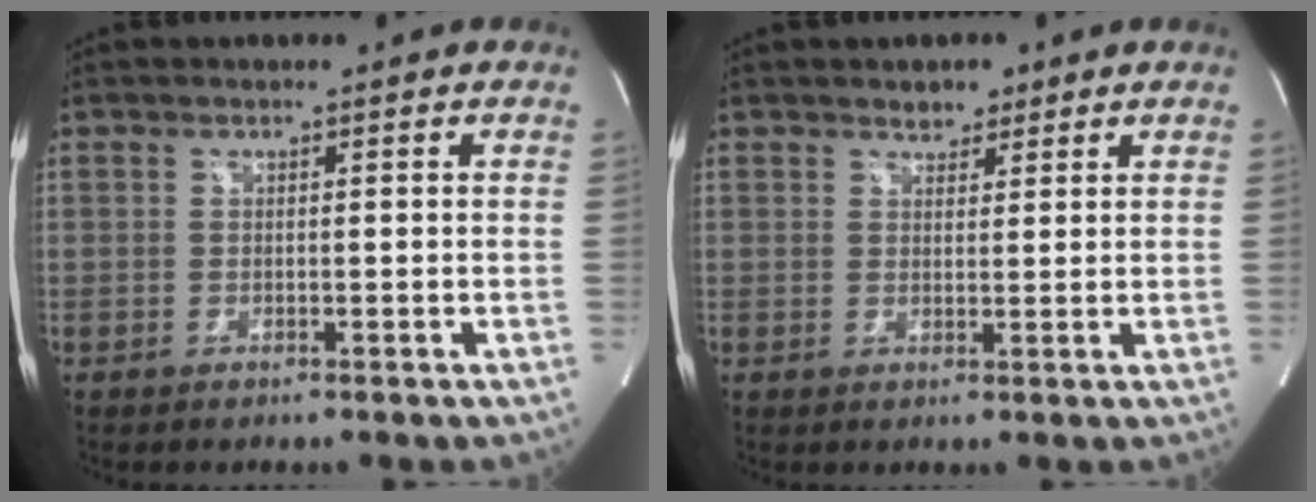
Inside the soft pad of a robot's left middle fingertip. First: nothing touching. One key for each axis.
{"total": 2.2, "fx": 1.7, "fy": 1.2, "fz": 0.7, "tx": -0.010, "ty": 0.000, "tz": 0.025}